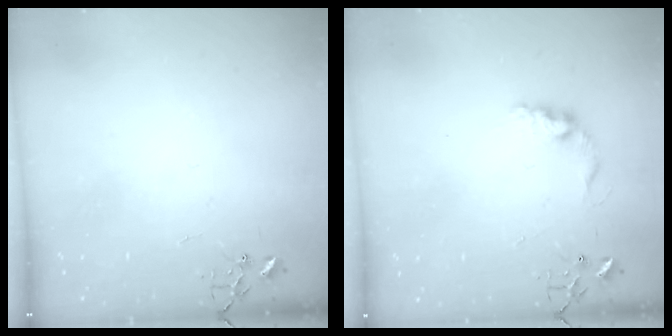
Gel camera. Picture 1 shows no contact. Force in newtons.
{"total": 8.3, "press": 8.2, "slide": 0.4}